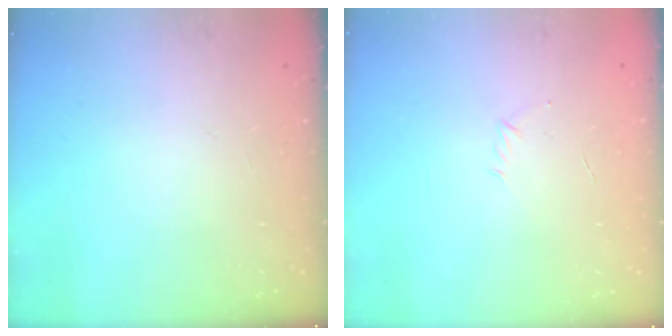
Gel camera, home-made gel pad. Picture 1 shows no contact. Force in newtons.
{"total": 2.9, "press": 2.8, "slide": 0.7}